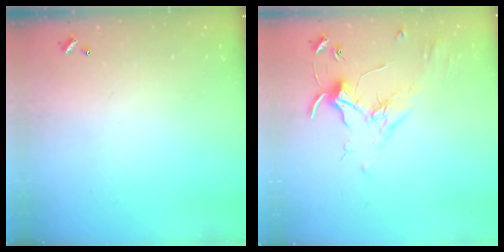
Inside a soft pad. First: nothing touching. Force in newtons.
{"total": 1.7, "press": 1.6, "slide": 0.5}